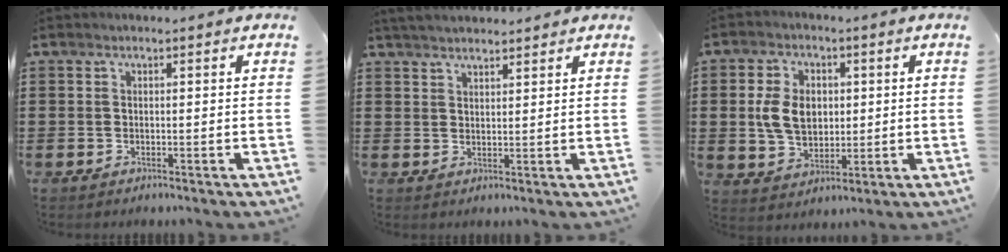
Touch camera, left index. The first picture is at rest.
{"total": 2.8, "force": [2.8, 0.3, 0.4], "torque": [-0.016, -0.002, 0.054]}
{"total": 7.0, "force": [0.6, 4.9, 4.9], "torque": [-0.118, 0.005, 0.003]}